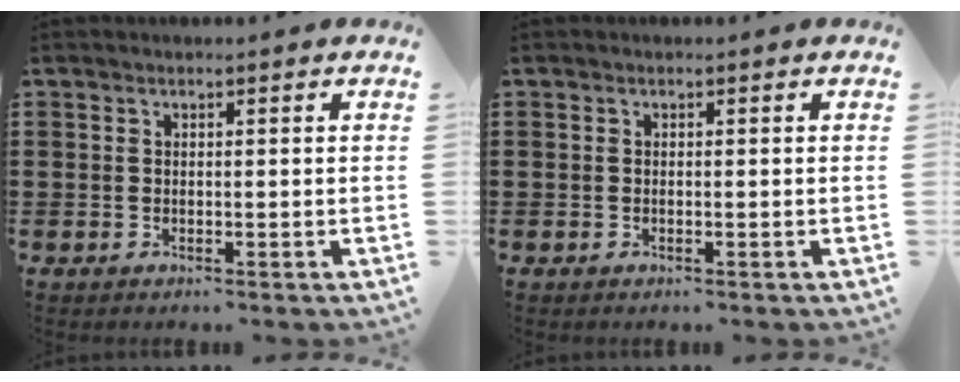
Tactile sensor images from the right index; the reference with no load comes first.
{"total": 0.0}